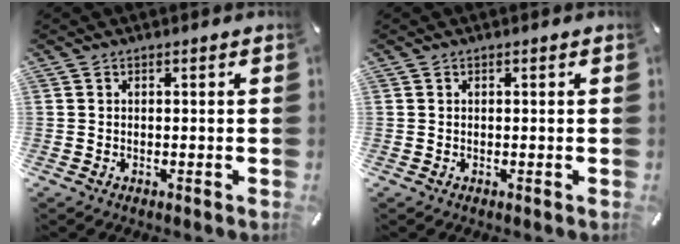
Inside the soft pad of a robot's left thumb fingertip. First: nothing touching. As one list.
[{"total": 0.0}]